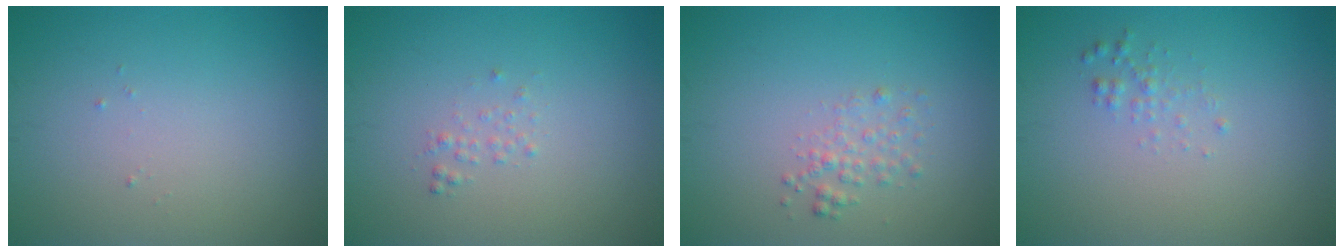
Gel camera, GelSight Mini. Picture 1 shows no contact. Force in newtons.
{"total": 0.7, "press": 0.7, "slide": 0.1}
{"total": 1.5, "press": 1.5, "slide": 0.0}
{"total": 0.9, "press": 0.9, "slide": 0.1}